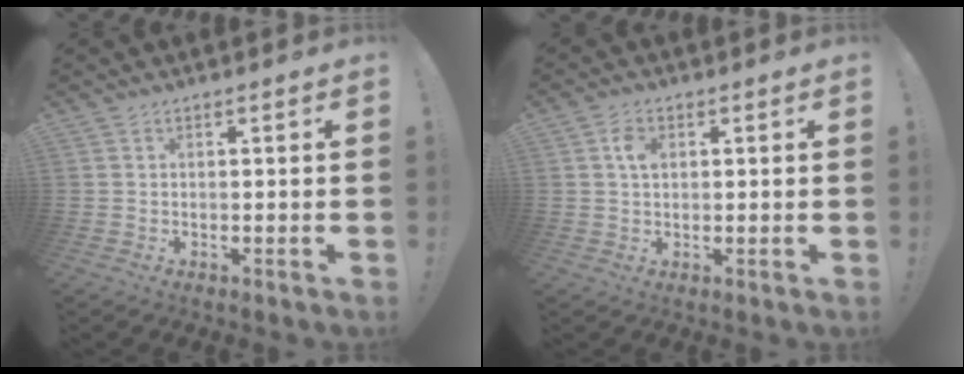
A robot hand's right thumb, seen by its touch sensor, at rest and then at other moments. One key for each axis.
{"total": 4.1, "fx": 1.1, "fy": 2.8, "fz": 2.8, "tx": -0.037, "ty": -0.001, "tz": 0.018}